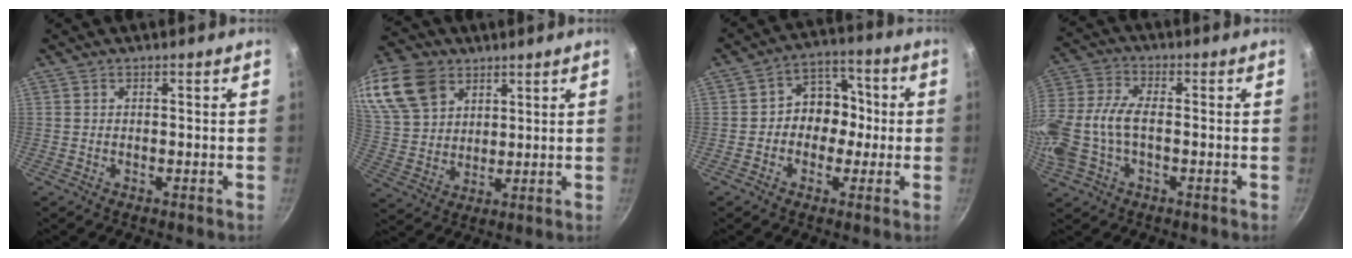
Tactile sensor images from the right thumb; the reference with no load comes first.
{"total": 17.9, "force": [9.4, 12.5, 8.8], "torque": [-0.186, -0.002, 0.187]}
{"total": 8.7, "force": [-0.8, 7.4, 4.6], "torque": [-0.005, 0.033, -0.028]}
{"total": 13.6, "force": [-2.3, 7.8, 10.9], "torque": [-0.244, 0.017, -0.058]}